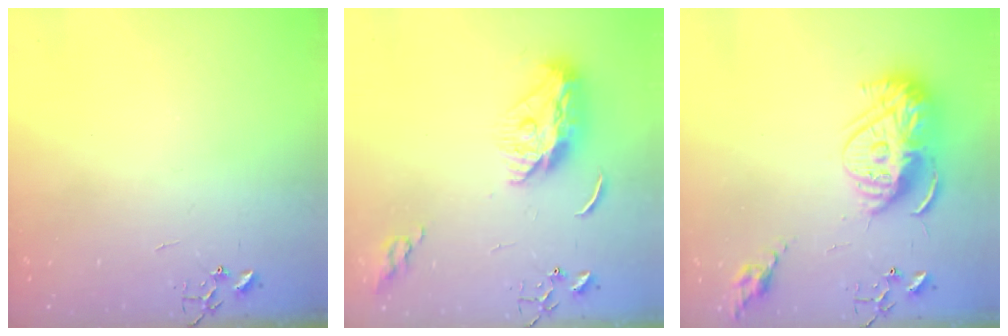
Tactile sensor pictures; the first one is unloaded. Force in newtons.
{"total": 11.9, "press": 11.9, "slide": 0.9}
{"total": 16.1, "press": 16.0, "slide": 1.7}